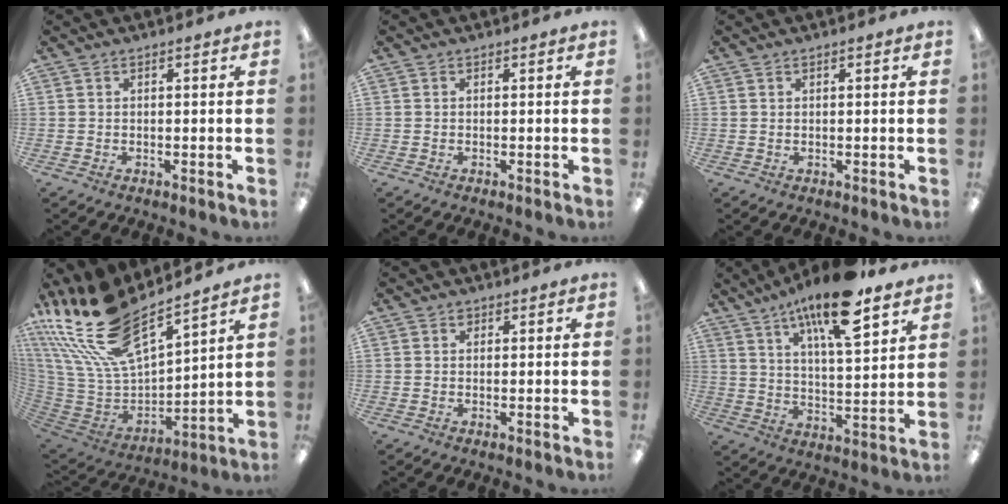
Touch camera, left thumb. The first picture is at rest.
{"total": 0.0}
{"total": 0.7, "force": [0.5, 0.1, 0.5], "torque": [-0.011, -0.001, 0.008]}
{"total": 22.7, "force": [17.4, 8.1, 12.2], "torque": [-0.263, -0.119, 0.307]}
{"total": 0.7, "force": [0.5, 0.5, 0.2], "torque": [-0.005, 0.003, 0.008]}
{"total": 16.3, "force": [11.4, 4.1, 10.9], "torque": [-0.180, -0.057, 0.184]}